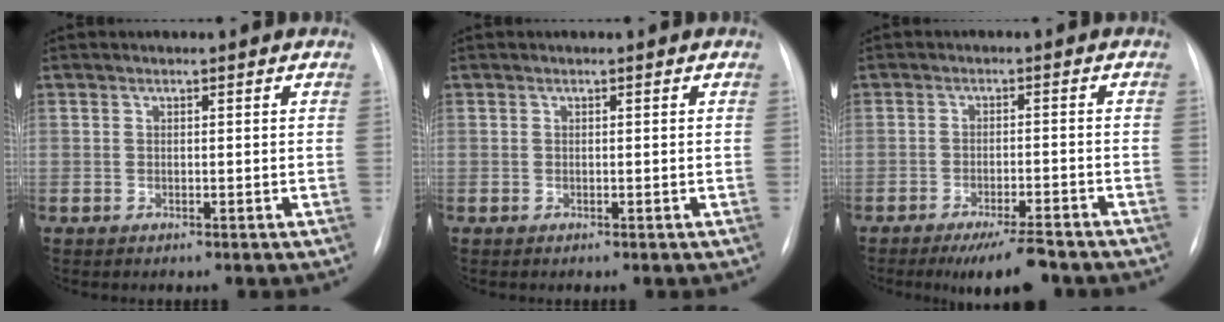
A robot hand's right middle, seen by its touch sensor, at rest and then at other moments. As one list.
[{"total": 0.0}, {"total": 6.8, "force": [-5.4, 1.0, 3.9], "torque": [-0.057, -0.012, -0.086]}]